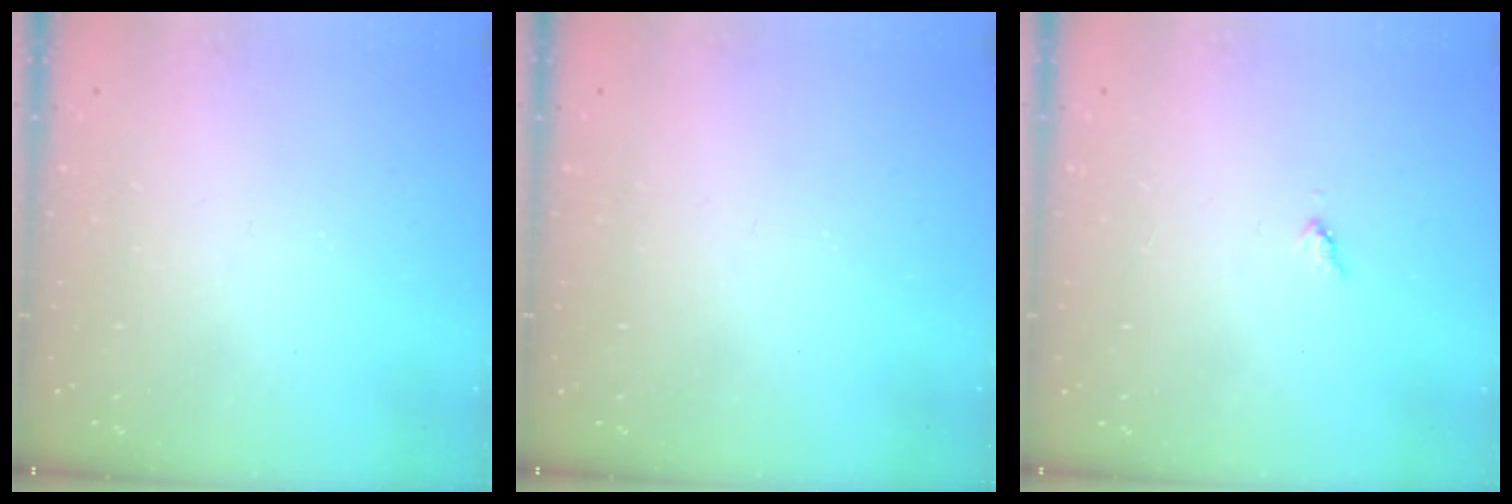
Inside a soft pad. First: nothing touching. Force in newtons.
{"total": 0.0}
{"total": 3.0, "press": 3.0, "slide": 0.3}